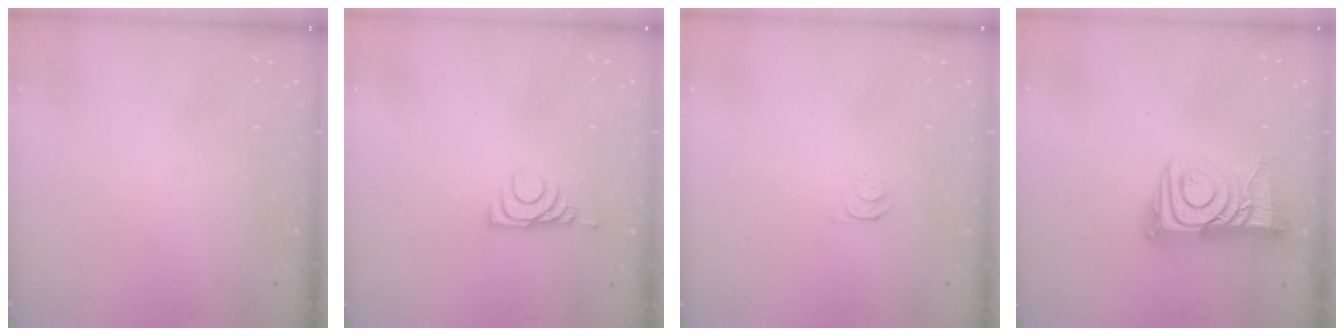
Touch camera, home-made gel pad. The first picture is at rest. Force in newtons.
{"total": 6.0, "press": 5.9, "slide": 0.8}
{"total": 3.8, "press": 3.7, "slide": 0.7}
{"total": 14.1, "press": 14.1, "slide": 1.1}